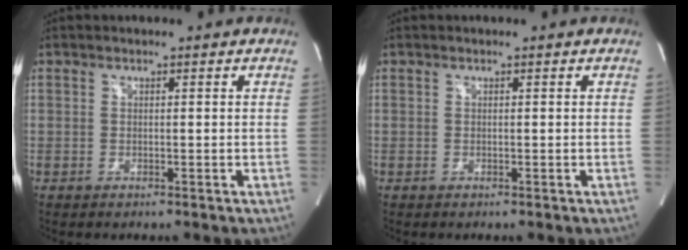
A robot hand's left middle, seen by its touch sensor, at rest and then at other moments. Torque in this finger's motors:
{"motor_torque": [-0.24, 0.20, 0.03, 0.01]}